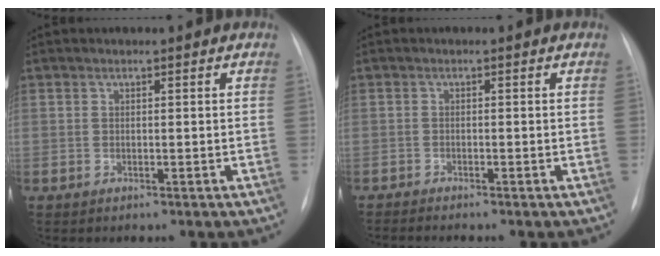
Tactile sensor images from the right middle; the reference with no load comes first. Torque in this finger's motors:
{"motor_torque": [0.15, -0.22, 0.06, 0.01]}